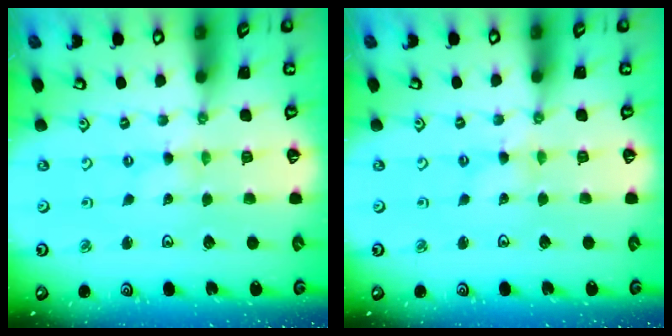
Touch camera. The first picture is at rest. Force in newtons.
{"total": 1.1, "press": 1.1, "slide": 0.2}